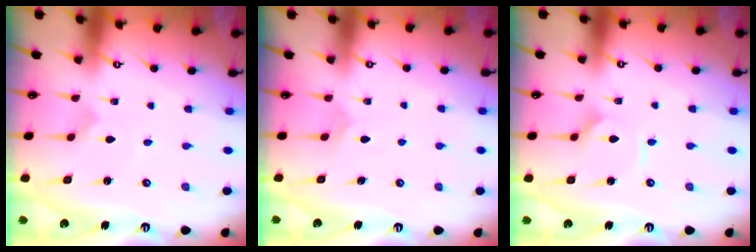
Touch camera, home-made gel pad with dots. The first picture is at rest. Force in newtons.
{"total": 3.9, "press": 3.9, "slide": 0.4}
{"total": 1.2, "press": 1.2, "slide": 0.0}